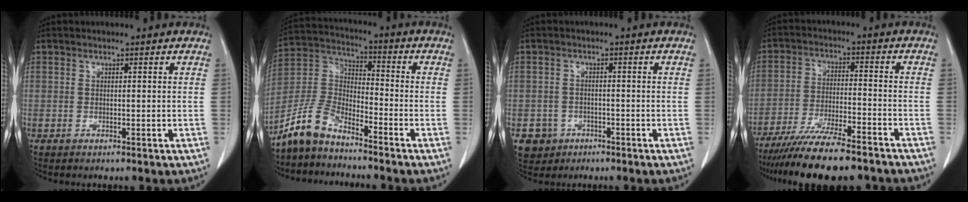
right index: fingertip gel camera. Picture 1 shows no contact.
{"total": 8.5, "force": [-7.2, 2.6, 3.6], "torque": [-0.092, 0.013, -0.151]}
{"total": 4.3, "force": [-1.9, 3.9, 0.2], "torque": [-0.001, 0.010, -0.030]}
{"total": 15.3, "force": [-13.0, 2.0, 7.9], "torque": [-0.140, -0.022, -0.209]}